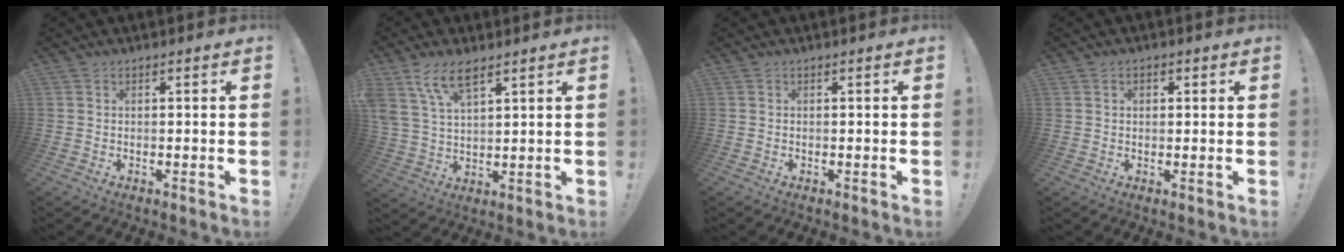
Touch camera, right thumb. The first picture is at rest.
{"total": 9.8, "force": [6.4, 4.3, 6.0], "torque": [-0.112, -0.023, 0.125]}
{"total": 0.0}
{"total": 1.5, "force": [0.4, 1.2, 0.9], "torque": [-0.014, 0.003, 0.005]}